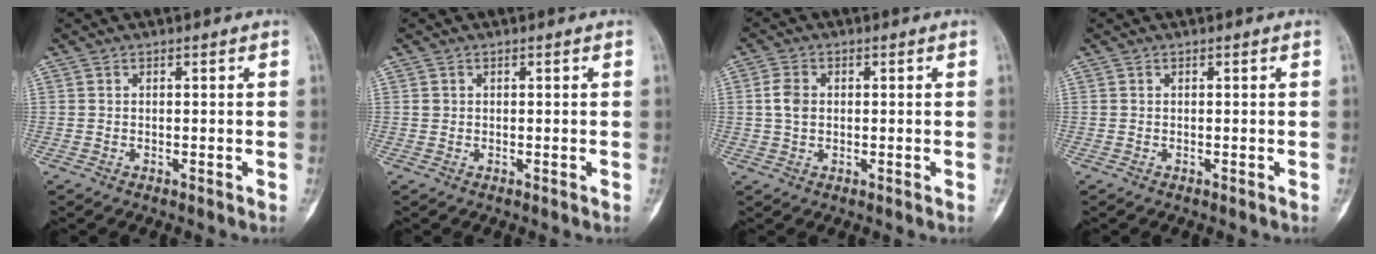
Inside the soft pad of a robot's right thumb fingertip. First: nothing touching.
{"total": 0.7, "force": [0.2, 0.6, 0.2], "torque": [0.001, 0.002, 0.004]}
{"total": 3.6, "force": [0.3, 2.6, 2.5], "torque": [-0.048, 0.004, 0.004]}
{"total": 0.0}